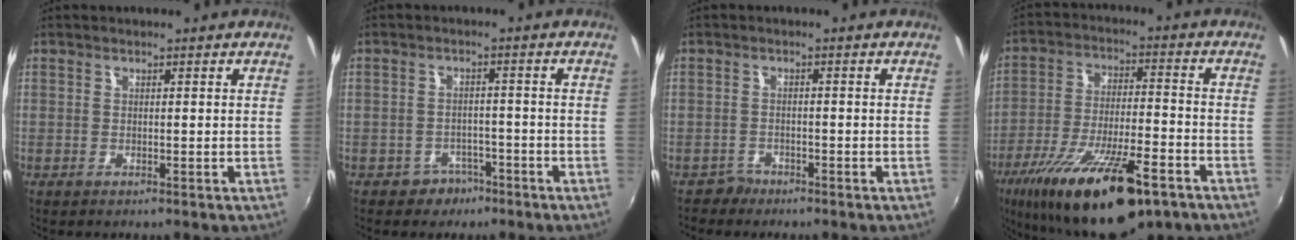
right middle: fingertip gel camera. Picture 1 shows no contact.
{"total": 4.2, "force": [-2.8, 3.1, 0.4], "torque": [-0.015, 0.012, -0.036]}
{"total": 2.0, "force": [-1.6, 1.1, -0.4], "torque": [0.005, 0.005, -0.030]}
{"total": 22.7, "force": [-14.6, 7.5, 15.6], "torque": [-0.281, -0.037, -0.224]}